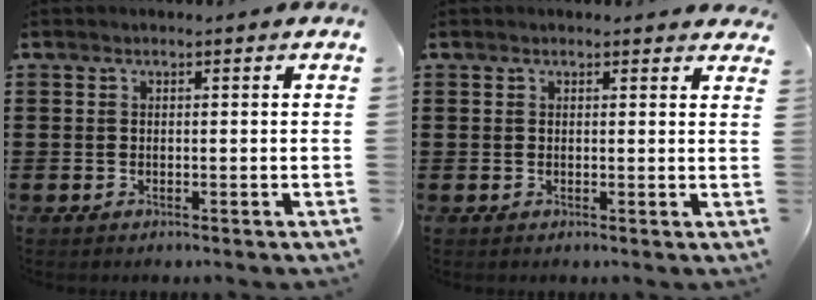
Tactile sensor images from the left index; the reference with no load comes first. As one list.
[{"total": 1.1, "force": [1.0, 0.3, 0.2], "torque": [0.003, -0.001, 0.018]}]